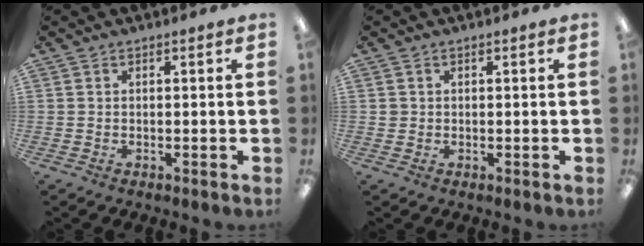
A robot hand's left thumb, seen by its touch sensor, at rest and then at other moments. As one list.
[{"total": 1.1, "force": [0.3, 1.1, 0.2], "torque": [-0.004, 0.004, 0.005]}]